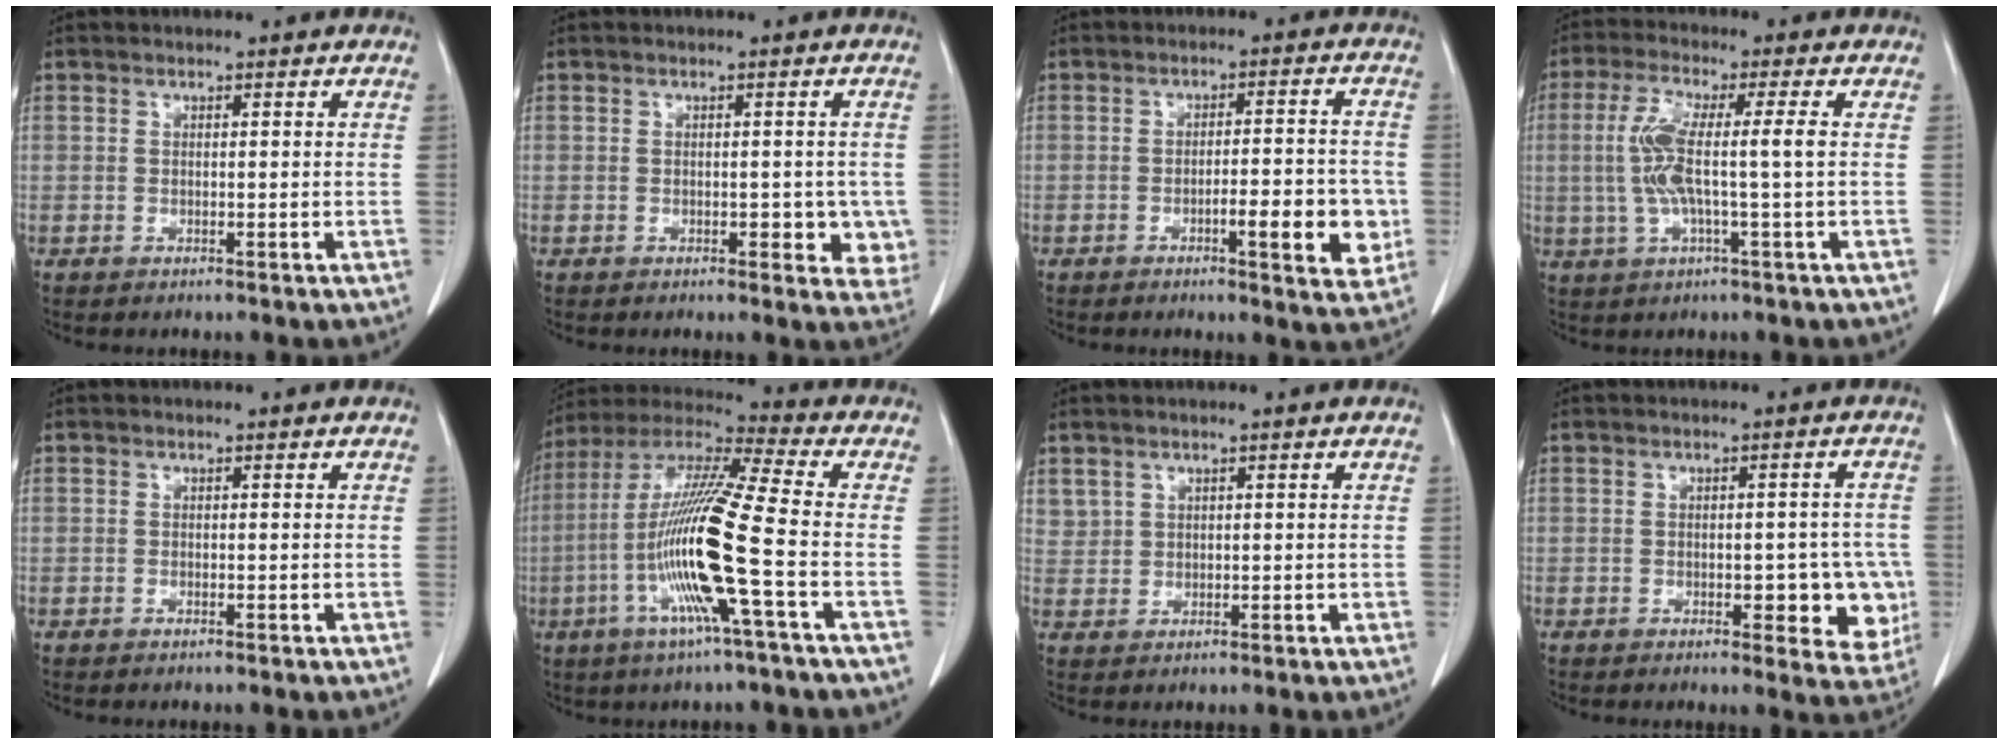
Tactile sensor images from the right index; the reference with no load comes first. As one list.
[{"total": 4.8, "force": [-0.9, 2.5, 4.0], "torque": [-0.024, -0.001, -0.009]}, {"total": 8.0, "force": [-2.4, 1.7, 7.4], "torque": [-0.093, 0.005, -0.027]}, {"total": 7.8, "force": [-0.1, 0.3, 7.8], "torque": [-0.169, 0.009, -0.005]}, {"total": 0.0}, {"total": 16.6, "force": [-4.4, -0.9, 16.0], "torque": [-0.321, -0.008, -0.097]}, {"total": 2.1, "force": [1.5, 1.5, 0.1], "torque": [0.009, 0.002, 0.031]}, {"total": 7.5, "force": [-1.6, 3.4, 6.5], "torque": [-0.052, 0.005, -0.014]}]